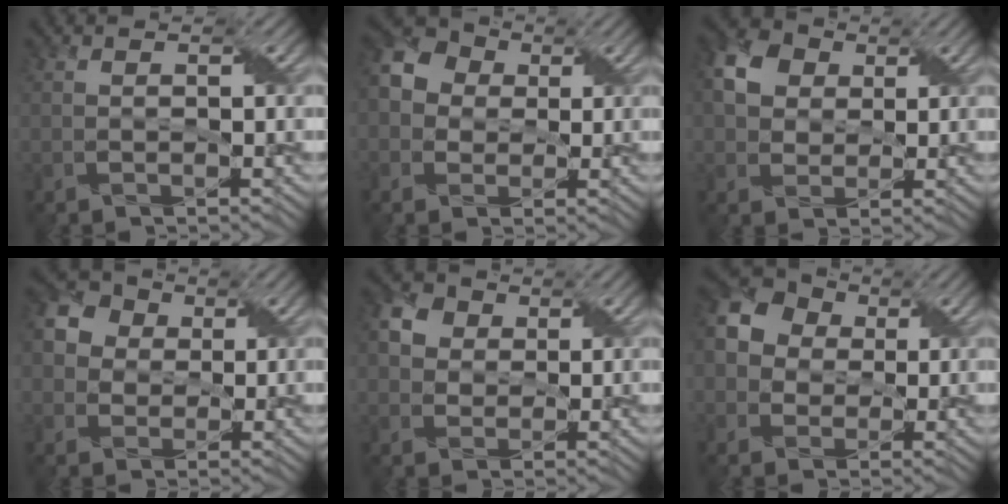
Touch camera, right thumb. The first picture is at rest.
{"total": 8.0, "force": [1.0, 7.0, 3.7], "torque": [-0.112, 0.025, -0.001]}
{"total": 7.8, "force": [2.4, 6.1, 4.2], "torque": [-0.118, 0.018, 0.037]}
{"total": 7.3, "force": [1.6, 6.4, 3.2], "torque": [-0.097, 0.029, 0.011]}
{"total": 5.2, "force": [1.4, 4.4, 2.4], "torque": [-0.073, 0.014, 0.015]}
{"total": 10.6, "force": [1.7, 9.2, 5.0], "torque": [-0.150, 0.031, 0.003]}